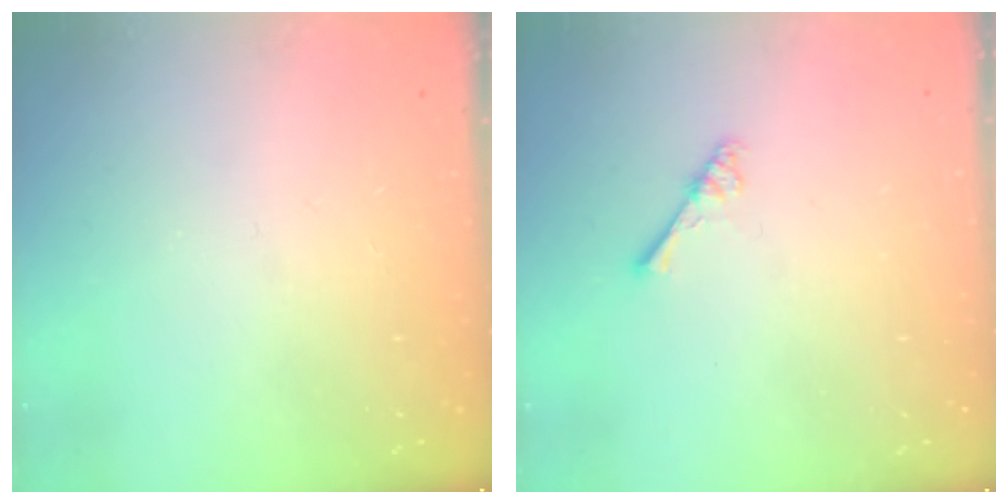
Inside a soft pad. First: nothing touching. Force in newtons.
{"total": 2.4, "press": 2.4, "slide": 0.4}